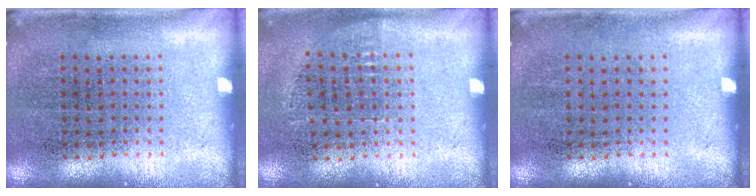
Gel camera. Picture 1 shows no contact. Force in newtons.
{"total": 0.7, "press": 0.6, "slide": 0.3}
{"total": 0.0}